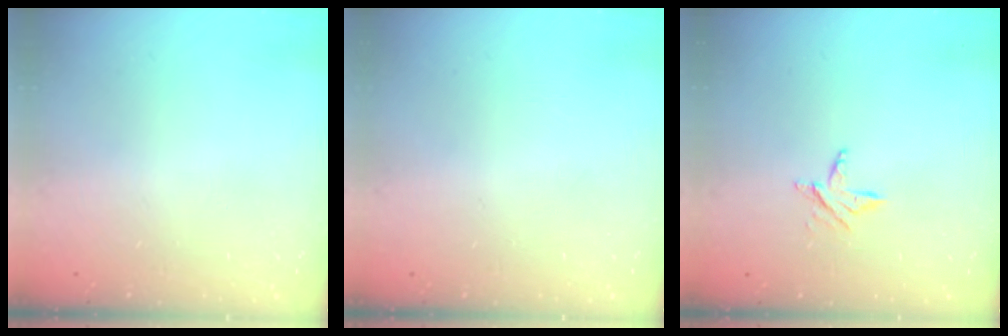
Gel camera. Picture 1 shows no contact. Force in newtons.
{"total": 0.0}
{"total": 3.6, "press": 3.6, "slide": 0.4}